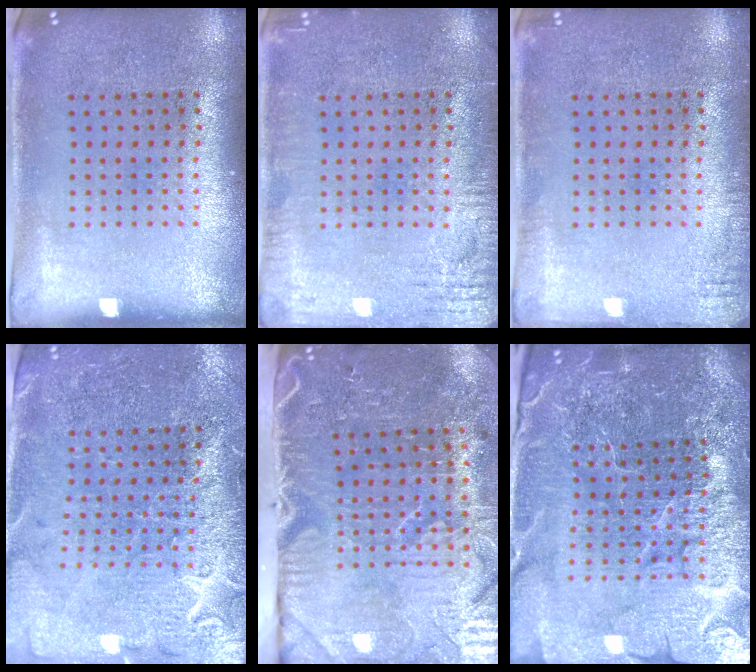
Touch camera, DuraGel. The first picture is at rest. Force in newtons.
{"total": 3.0, "press": 3.0, "slide": 0.2}
{"total": 1.4, "press": 1.4, "slide": 0.1}
{"total": 3.2, "press": 3.1, "slide": 1.0}
{"total": 5.3, "press": 4.3, "slide": 3.0}
{"total": 6.1, "press": 5.4, "slide": 2.8}